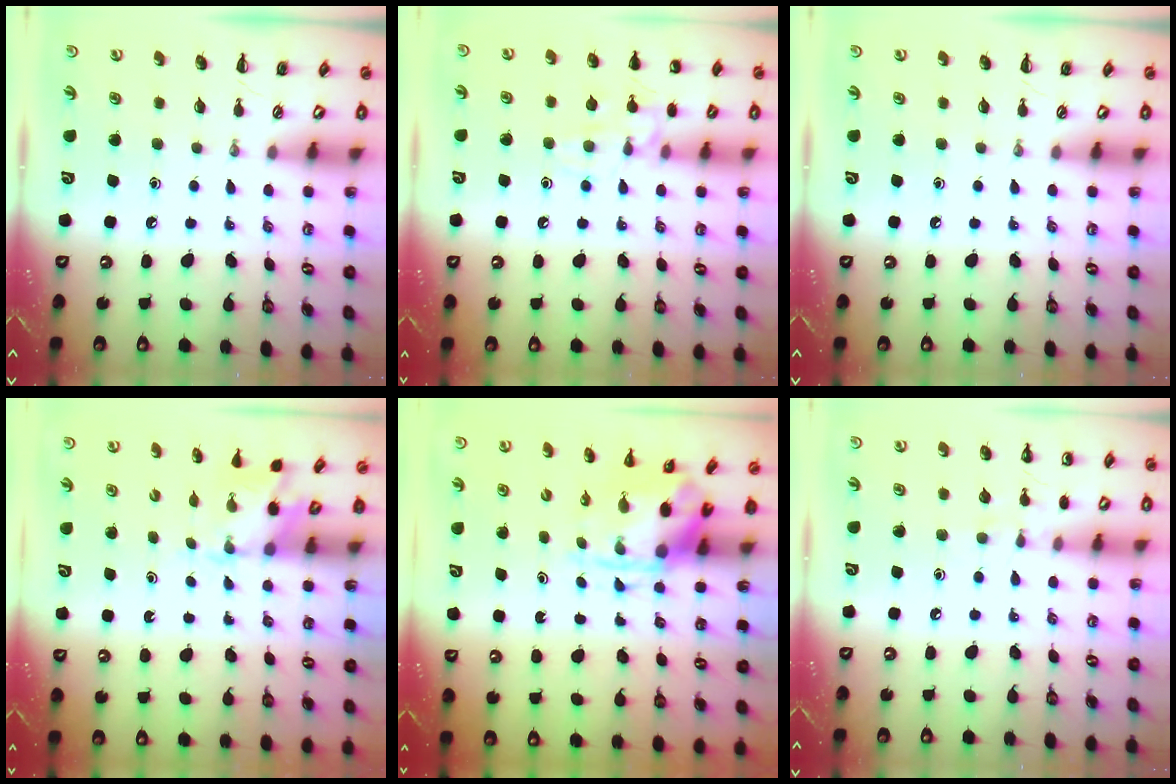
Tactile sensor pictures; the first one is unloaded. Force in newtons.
{"total": 10.5, "press": 10.4, "slide": 1.0}
{"total": 0.0}
{"total": 1.7, "press": 1.5, "slide": 0.6}
{"total": 3.7, "press": 3.6, "slide": 0.9}
{"total": 5.0, "press": 4.7, "slide": 1.7}